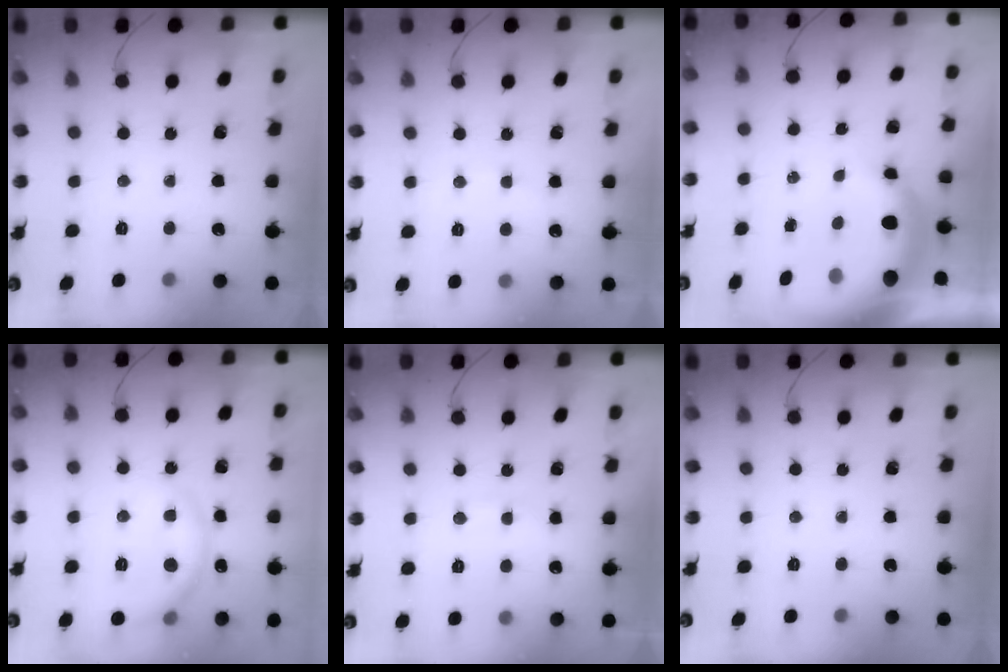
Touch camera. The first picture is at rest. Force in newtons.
{"total": 3.6, "press": 3.4, "slide": 0.9}
{"total": 8.4, "press": 8.2, "slide": 1.6}
{"total": 6.7, "press": 6.7, "slide": 0.8}
{"total": 6.7, "press": 6.6, "slide": 1.2}
{"total": 0.0}